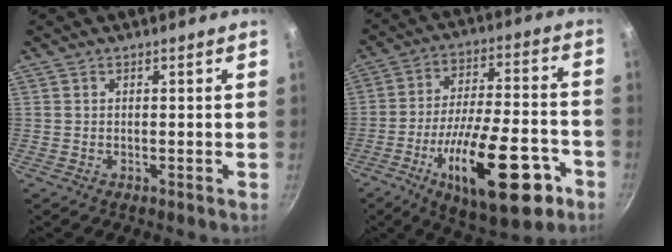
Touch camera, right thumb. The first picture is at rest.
{"total": 23.0, "force": [-10.0, 8.5, 18.9], "torque": [-0.269, 0.039, -0.148]}